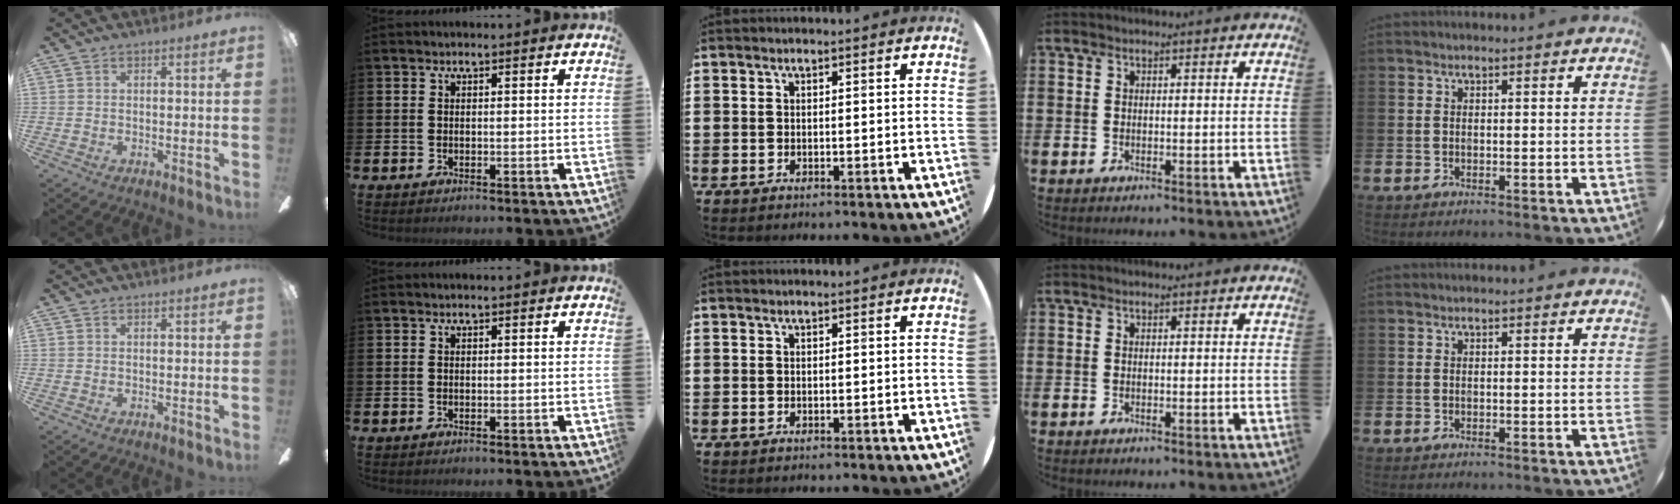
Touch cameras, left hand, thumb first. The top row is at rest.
{}